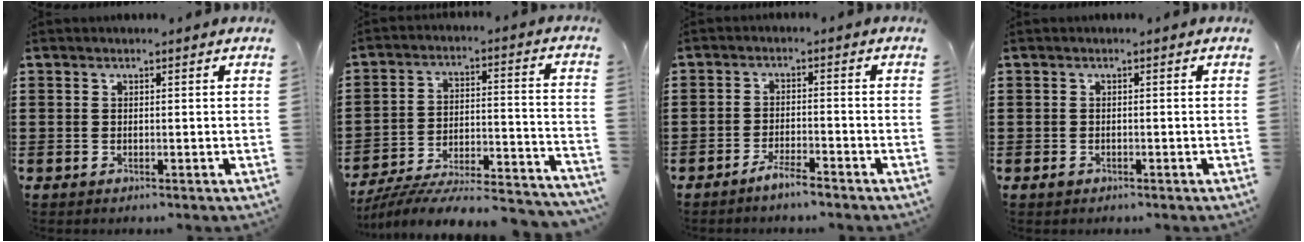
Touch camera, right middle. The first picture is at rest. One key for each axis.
{"total": 7.0, "fx": -6.5, "fy": 0.4, "fz": 2.5, "tx": -0.044, "ty": -0.006, "tz": -0.131}
{"total": 3.0, "fx": -2.8, "fy": 0.2, "fz": 1.1, "tx": -0.029, "ty": 0.001, "tz": -0.056}
{"total": 0.8, "fx": -0.5, "fy": 0.4, "fz": 0.4, "tx": -0.009, "ty": -0.001, "tz": -0.009}